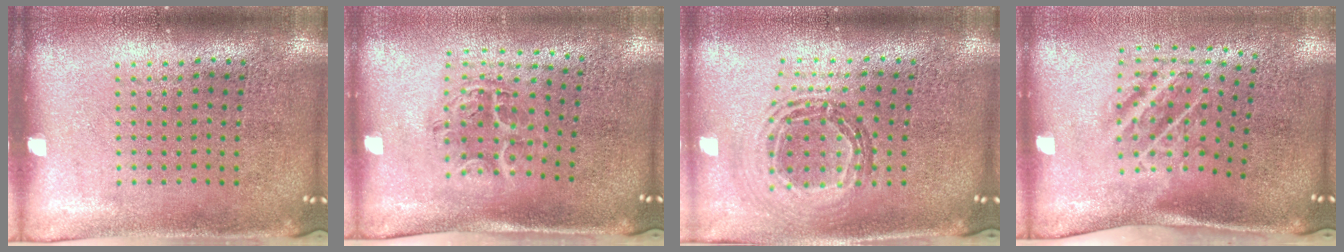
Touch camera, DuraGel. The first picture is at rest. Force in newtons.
{"total": 1.1, "press": 1.1, "slide": 0.1}
{"total": 0.9, "press": 0.9, "slide": 0.2}
{"total": 1.8, "press": 1.1, "slide": 1.4}